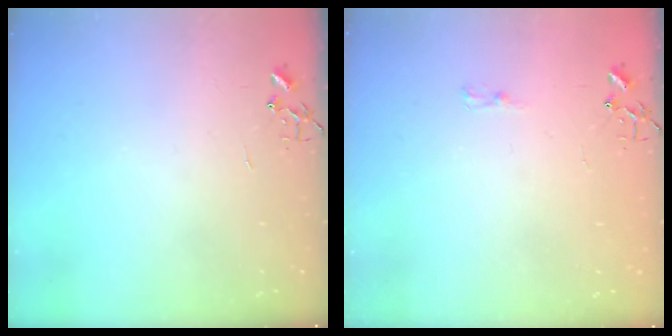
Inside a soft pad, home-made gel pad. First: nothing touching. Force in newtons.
{"total": 4.7, "press": 4.6, "slide": 0.5}